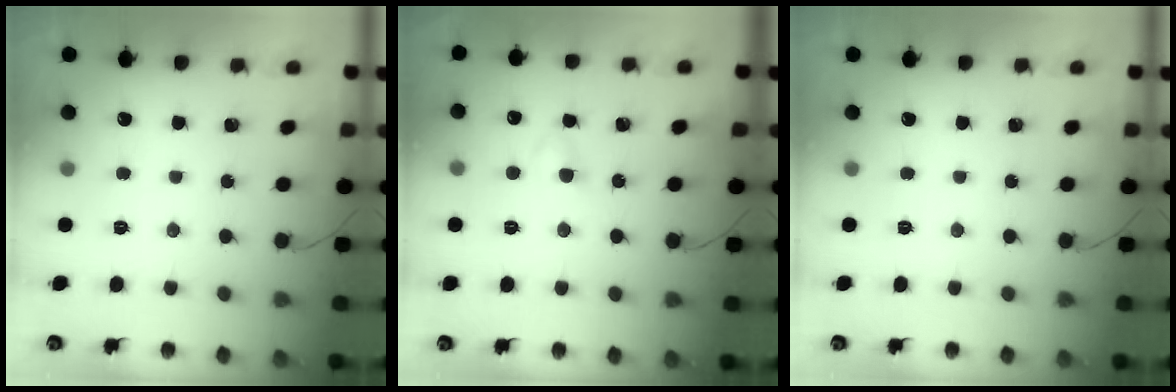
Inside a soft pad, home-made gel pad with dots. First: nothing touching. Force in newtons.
{"total": 3.3, "press": 3.1, "slide": 1.3}
{"total": 0.0}